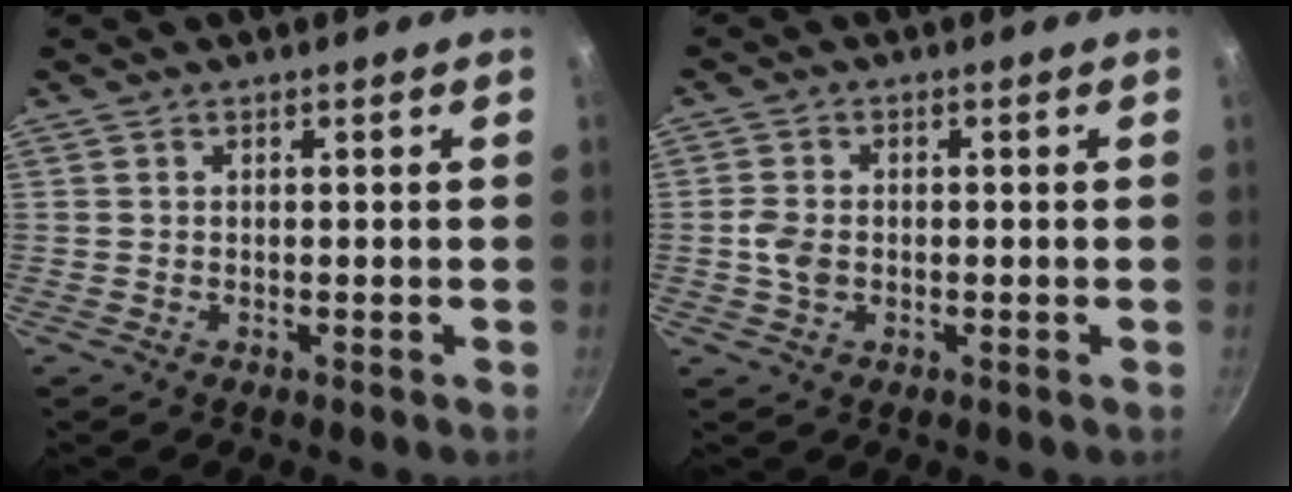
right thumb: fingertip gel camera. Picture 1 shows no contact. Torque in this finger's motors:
{"motor_torque": [0.83, 0.79, 0.60, -0.09, 0.07]}